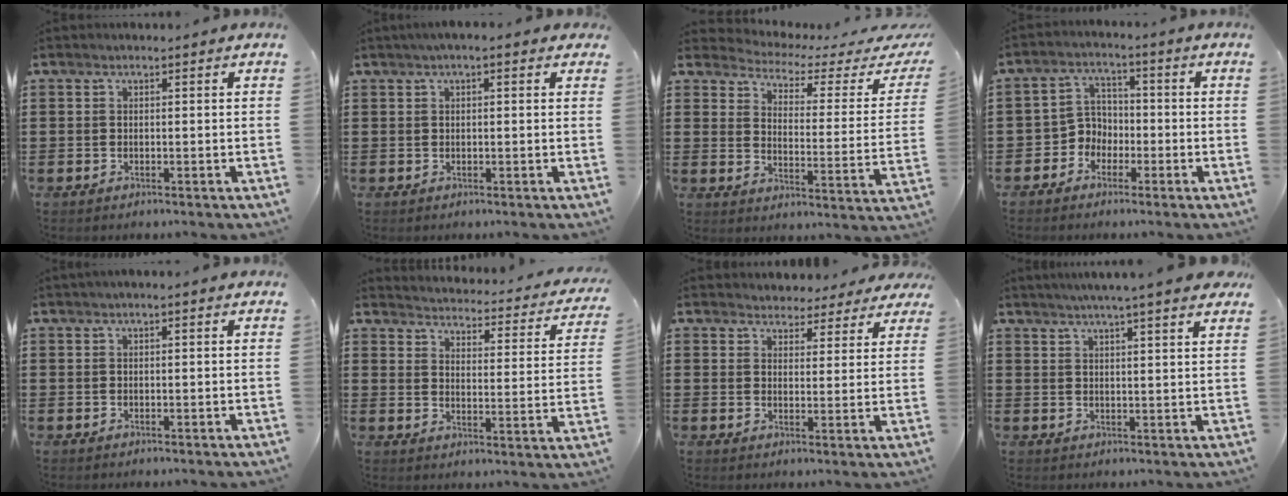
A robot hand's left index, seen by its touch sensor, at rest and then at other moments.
{"total": 1.6, "force": [0.7, 0.3, 1.4], "torque": [-0.029, 0.004, 0.011]}
{"total": 2.8, "force": [2.4, 0.8, 1.1], "torque": [-0.043, -0.021, 0.031]}
{"total": 4.4, "force": [-2.5, 3.6, 0.8], "torque": [-0.037, 0.005, -0.057]}
{"total": 0.7, "force": [0.2, 0.0, 0.7], "torque": [-0.011, 0.000, 0.004]}
{"total": 2.8, "force": [2.8, -0.3, 0.2], "torque": [-0.018, -0.035, 0.037]}
{"total": 3.9, "force": [3.7, 1.3, 0.1], "torque": [-0.020, -0.008, 0.069]}
{"total": 4.1, "force": [3.5, -0.6, 1.9], "torque": [-0.048, -0.008, 0.061]}